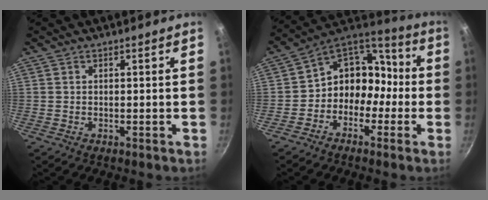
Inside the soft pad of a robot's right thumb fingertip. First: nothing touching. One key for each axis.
{"total": 11.8, "fx": -3.1, "fy": 9.9, "fz": 5.6, "tx": -0.032, "ty": 0.068, "tz": -0.072}